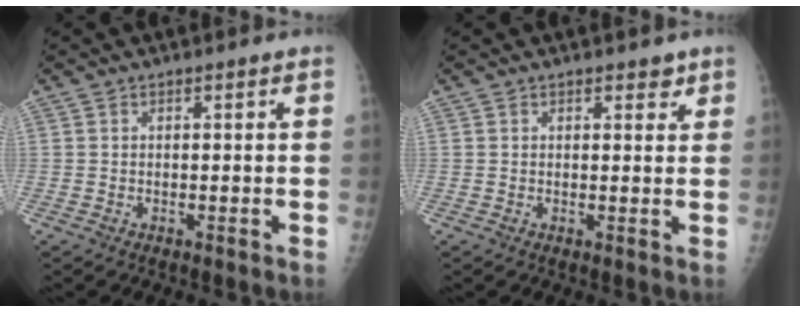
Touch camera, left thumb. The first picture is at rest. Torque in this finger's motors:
{"motor_torque": [-0.12, 0.02, -0.06, 0.15, 0.02]}